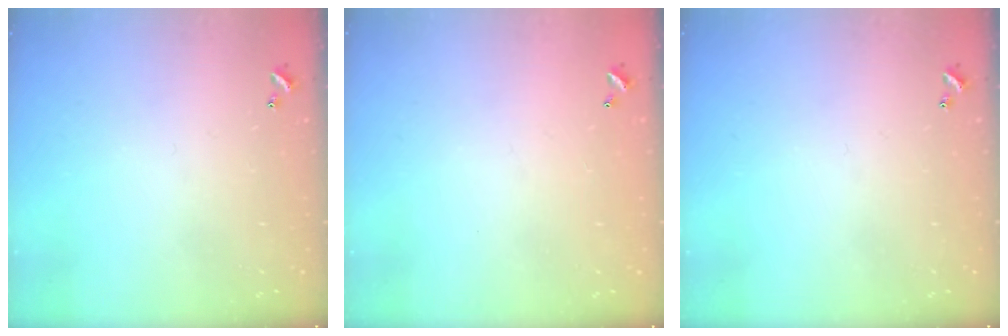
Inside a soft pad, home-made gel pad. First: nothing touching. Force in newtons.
{"total": 2.9, "press": 2.9, "slide": 0.1}
{"total": 0.0}